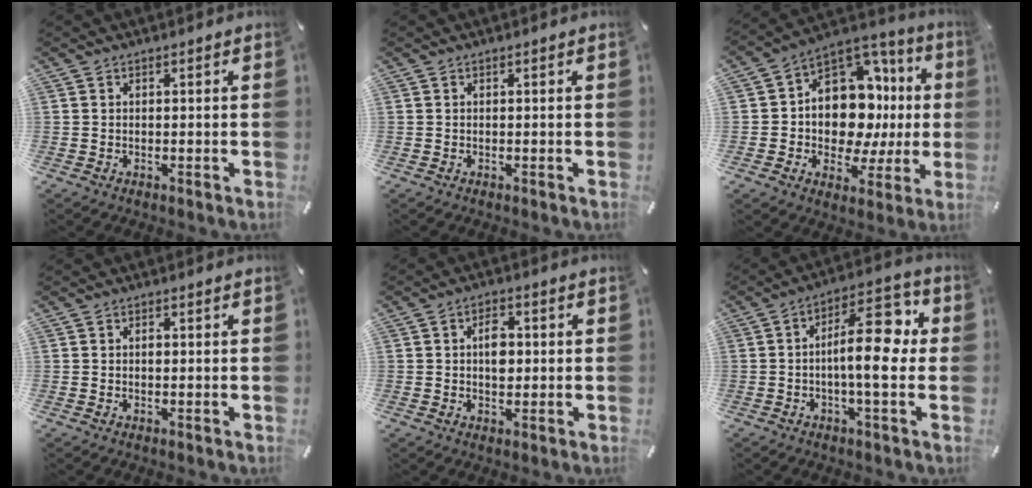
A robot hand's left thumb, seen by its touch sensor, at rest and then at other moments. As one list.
[{"total": 0.0}, {"total": 15.2, "force": [1.7, 11.5, 9.8], "torque": [-0.136, -0.036, 0.033]}, {"total": 0.8, "force": [0.1, 0.4, 0.6], "torque": [-0.014, -0.001, 0.001]}, {"total": 5.1, "force": [0.5, 3.2, 4.0], "torque": [-0.048, -0.004, 0.001]}, {"total": 15.0, "force": [0.9, 5.8, 13.8], "torque": [-0.200, -0.008, 0.009]}]